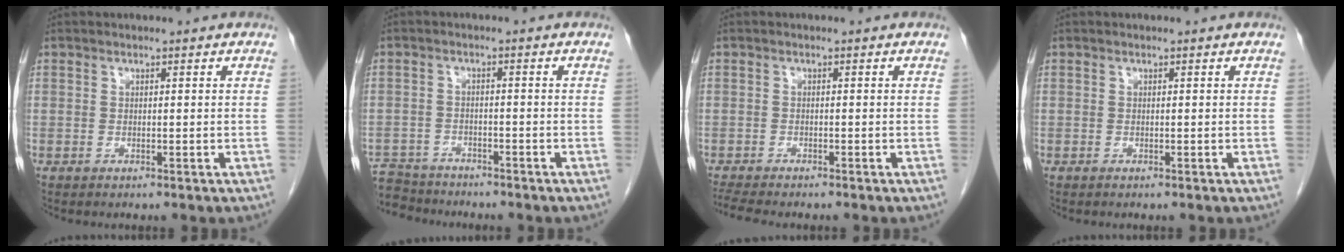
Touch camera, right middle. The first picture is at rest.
{"total": 7.3, "force": [-6.9, 2.1, 0.5], "torque": [-0.010, 0.001, -0.116]}
{"total": 4.5, "force": [-4.0, 0.3, 1.9], "torque": [-0.039, -0.014, -0.065]}
{"total": 0.0}